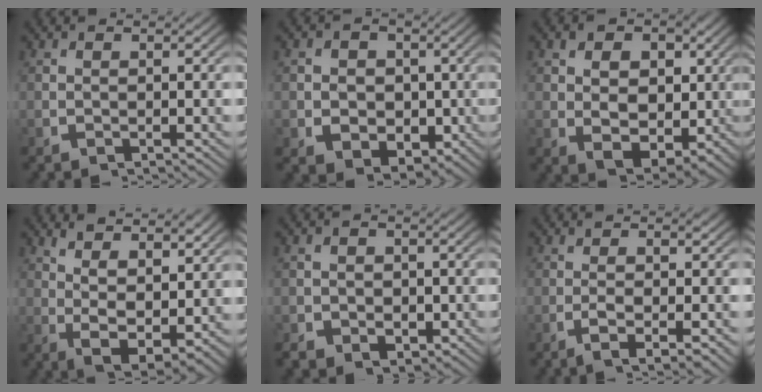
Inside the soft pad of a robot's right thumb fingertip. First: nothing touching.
{"total": 6.7, "force": [-0.3, 5.4, 4.0], "torque": [-0.073, -0.034, 0.007]}
{"total": 8.9, "force": [1.2, 6.6, 5.9], "torque": [-0.109, -0.040, 0.028]}
{"total": 6.4, "force": [0.5, 3.9, 5.1], "torque": [-0.103, -0.030, 0.025]}
{"total": 3.5, "force": [-1.1, 2.9, 1.6], "torque": [-0.022, -0.017, -0.014]}
{"total": 3.9, "force": [-1.3, 0.9, 3.5], "torque": [-0.069, -0.009, -0.018]}